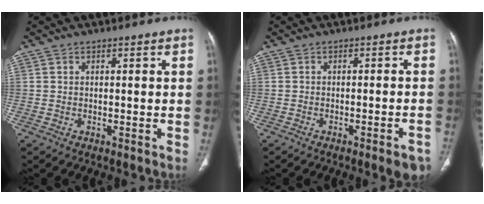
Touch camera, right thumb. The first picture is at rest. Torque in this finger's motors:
{"motor_torque": [0.89, 0.02, 0.47, -0.11, 0.08]}